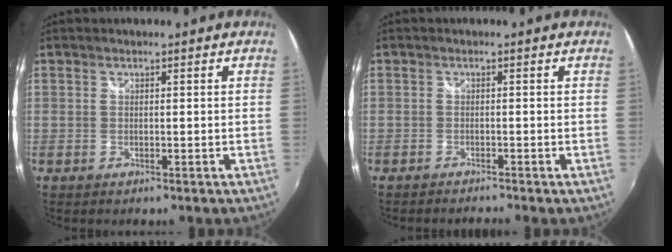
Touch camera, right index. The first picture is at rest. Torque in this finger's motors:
{"motor_torque": [0.07, -0.05, -0.12, 0.00]}